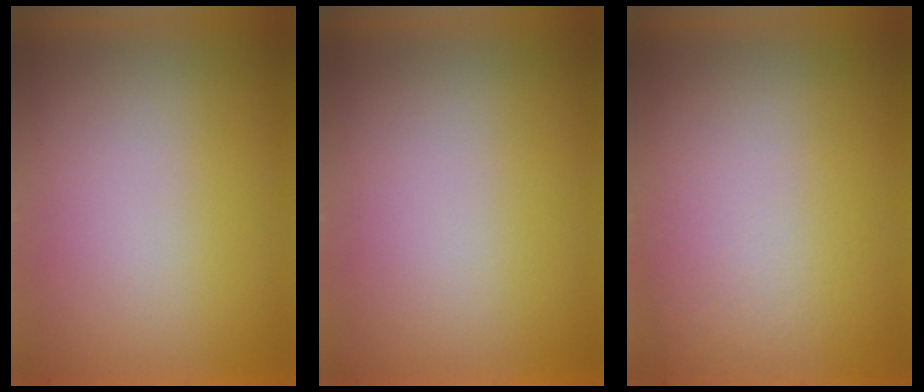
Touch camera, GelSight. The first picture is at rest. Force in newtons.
{"total": 0.0}
{"total": 2.1}